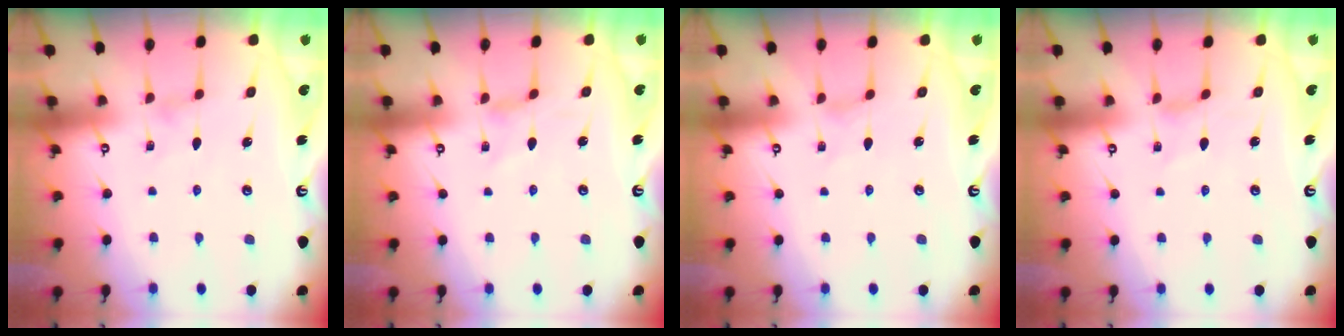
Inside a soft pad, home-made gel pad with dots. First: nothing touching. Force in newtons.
{"total": 0.0}
{"total": 0.0}
{"total": 1.1, "press": 1.1, "slide": 0.3}